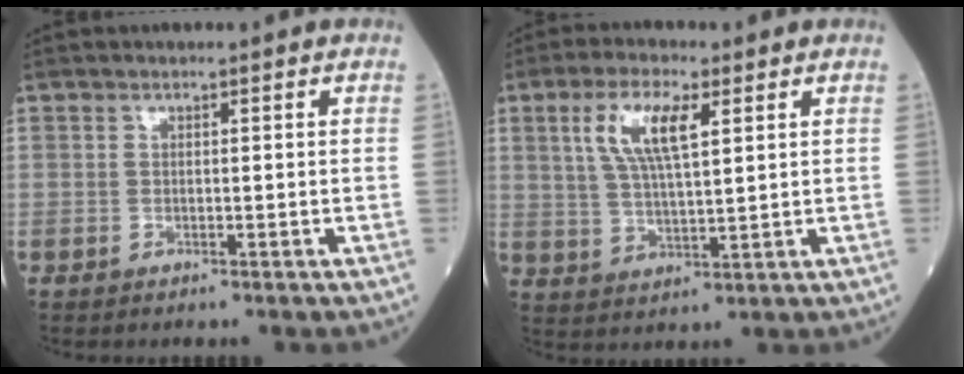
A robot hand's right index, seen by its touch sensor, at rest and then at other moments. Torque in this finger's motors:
{"motor_torque": [0.95, 0.42, 0.61, 0.15]}